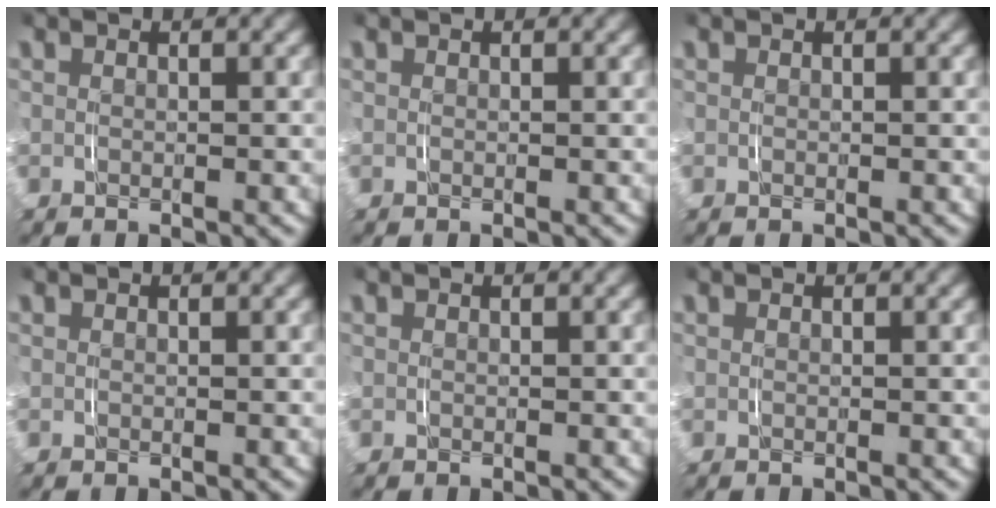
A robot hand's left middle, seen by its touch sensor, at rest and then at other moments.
{"total": 0.0}
{"total": 0.0}
{"total": 0.0}
{"total": 0.0}
{"total": 0.0}